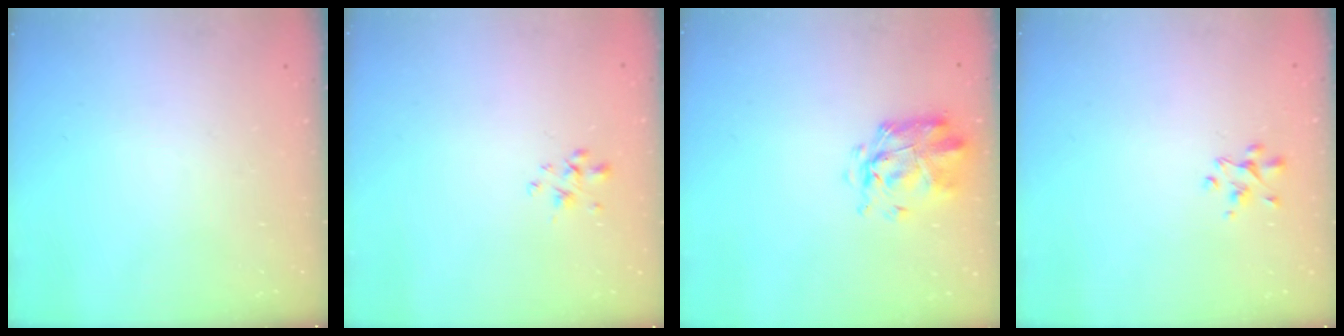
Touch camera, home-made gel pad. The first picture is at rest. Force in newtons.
{"total": 1.7, "press": 1.5, "slide": 0.8}
{"total": 3.0, "press": 2.8, "slide": 1.0}
{"total": 3.0, "press": 2.9, "slide": 0.9}